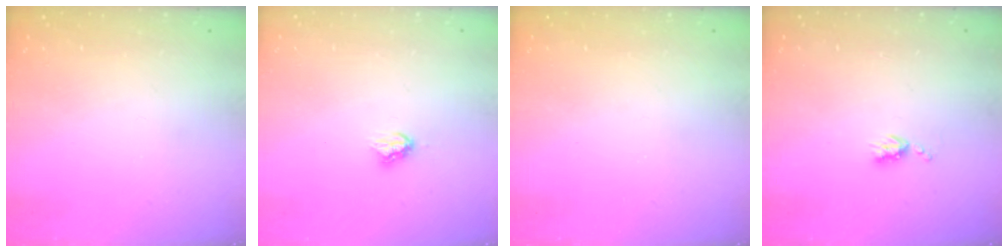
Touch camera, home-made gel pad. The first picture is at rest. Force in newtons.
{"total": 3.7, "press": 3.6, "slide": 0.5}
{"total": 0.0}
{"total": 5.8, "press": 5.7, "slide": 0.8}